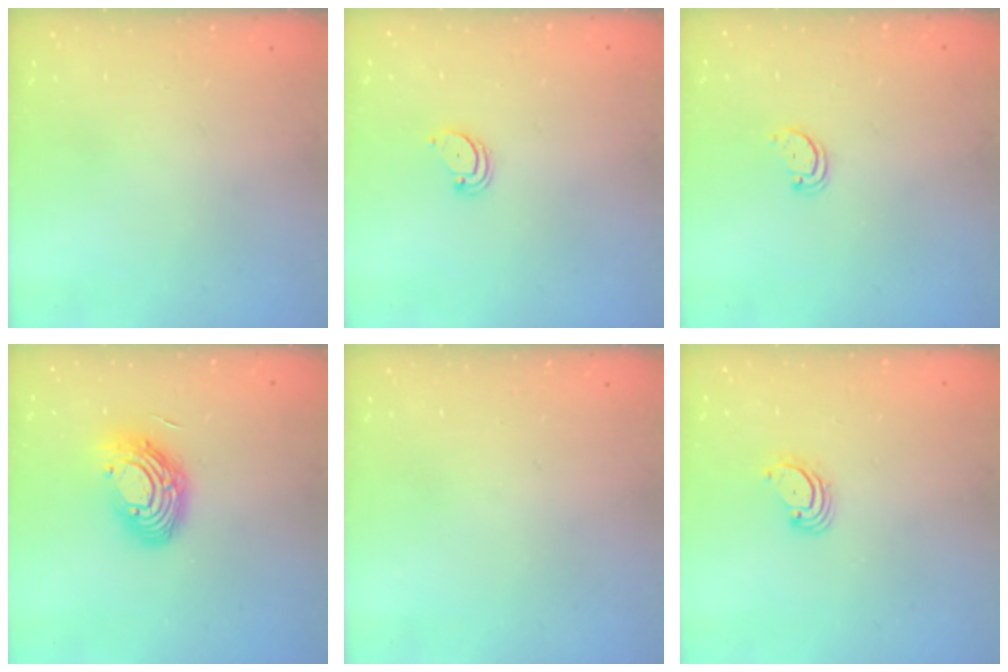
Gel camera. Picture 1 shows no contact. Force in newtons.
{"total": 1.8, "press": 1.8, "slide": 0.2}
{"total": 2.2, "press": 2.1, "slide": 0.4}
{"total": 12.0, "press": 12.0, "slide": 1.1}
{"total": 0.0}
{"total": 3.1, "press": 3.1, "slide": 0.3}